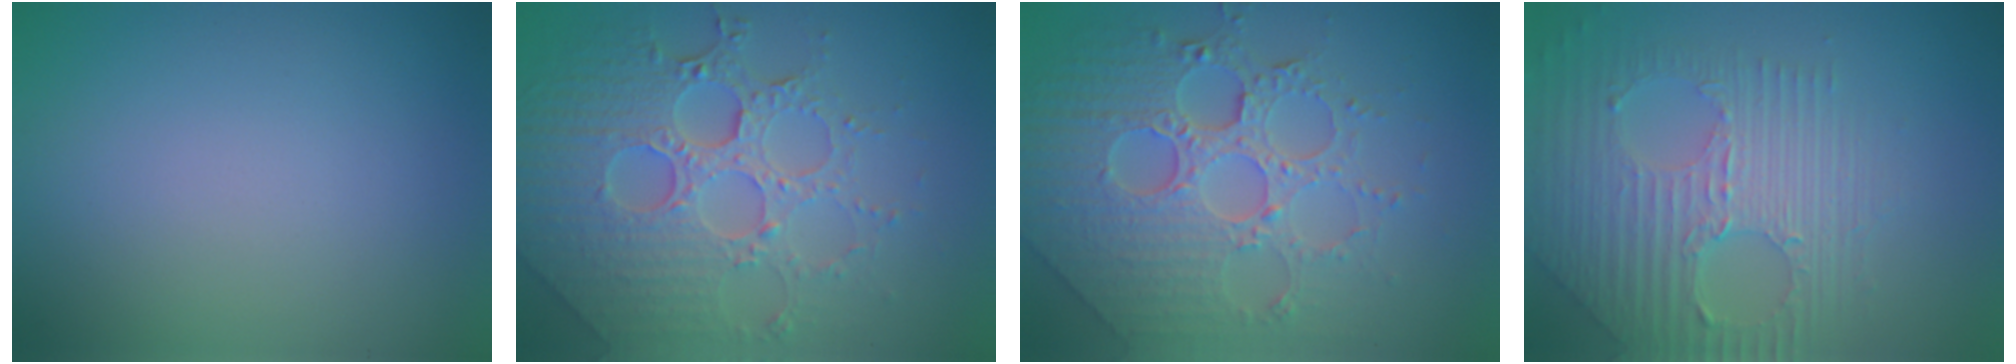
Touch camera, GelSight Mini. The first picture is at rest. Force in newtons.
{"total": 8.2, "press": 5.9, "slide": 5.7}
{"total": 8.2, "press": 5.9, "slide": 5.6}
{"total": 7.2, "press": 5.0, "slide": 5.3}